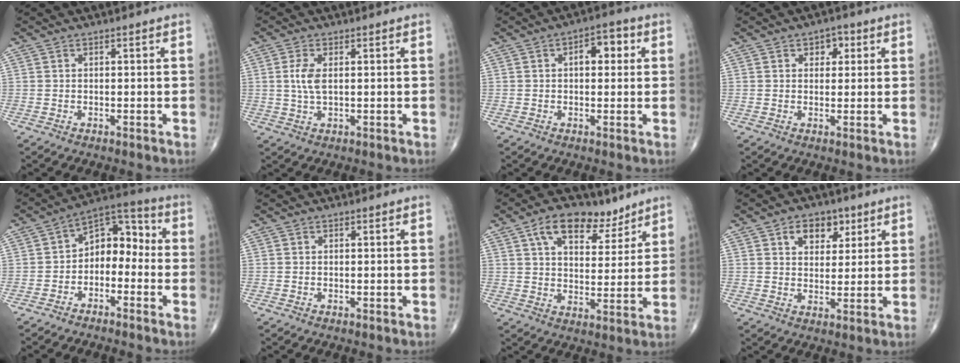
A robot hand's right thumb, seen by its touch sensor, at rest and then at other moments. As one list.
[{"total": 4.0, "force": [0.6, 1.8, 3.5], "torque": [-0.082, 0.000, 0.013]}, {"total": 5.4, "force": [1.2, 3.0, 4.3], "torque": [-0.041, 0.011, 0.010]}, {"total": 3.4, "force": [1.4, 2.4, 1.9], "torque": [-0.002, -0.002, 0.015]}, {"total": 9.2, "force": [-1.9, 6.3, 6.4], "torque": [-0.064, 0.052, -0.050]}, {"total": 0.0}, {"total": 11.9, "force": [7.2, 6.4, 7.0], "torque": [-0.088, -0.029, 0.121]}, {"total": 7.0, "force": [3.5, 4.7, 3.8], "torque": [-0.026, -0.013, 0.051]}]